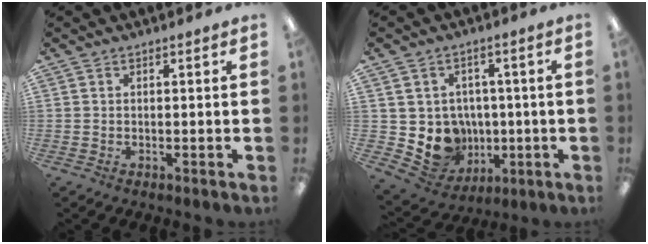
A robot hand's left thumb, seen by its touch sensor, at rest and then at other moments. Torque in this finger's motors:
{"motor_torque": [-0.52, 0.65, 0.13, -0.08, 0.02]}